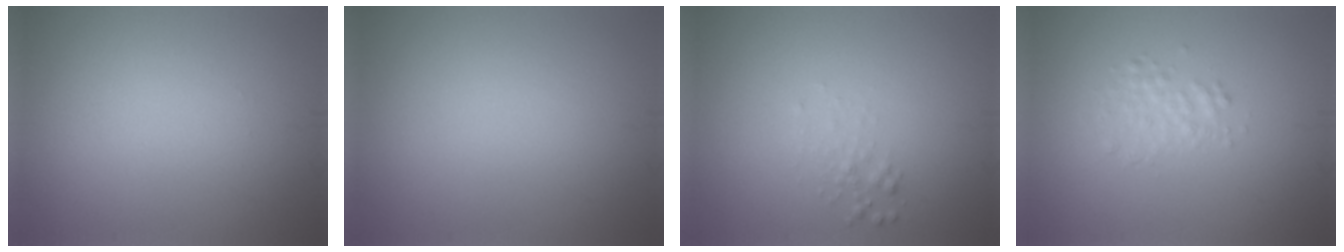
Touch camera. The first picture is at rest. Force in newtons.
{"total": 0.0}
{"total": 1.0, "press": 1.0, "slide": 0.0}
{"total": 1.7, "press": 1.7, "slide": 0.1}